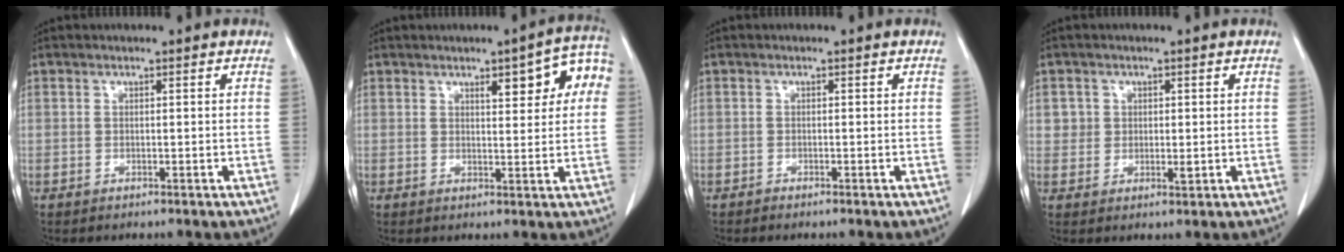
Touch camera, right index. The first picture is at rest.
{"total": 8.0, "force": [2.8, 2.4, 7.1], "torque": [-0.083, 0.022, 0.033]}
{"total": 0.6, "force": [-0.6, 0.0, 0.2], "torque": [-0.008, -0.001, -0.012]}
{"total": 2.7, "force": [0.7, 2.5, 0.9], "torque": [-0.005, -0.001, 0.011]}